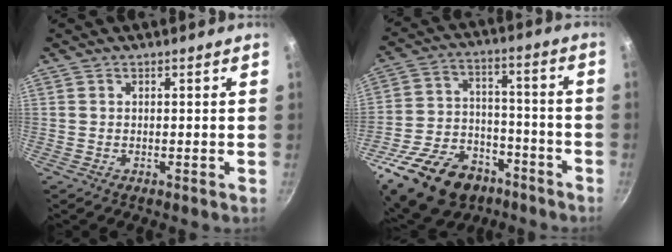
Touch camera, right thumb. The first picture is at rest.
{"total": 23.2, "force": [-13.9, 14.4, 11.7], "torque": [-0.198, 0.069, -0.224]}